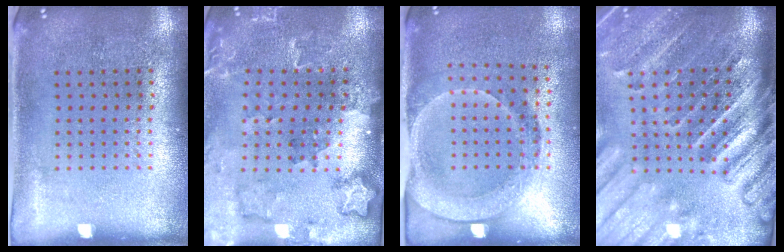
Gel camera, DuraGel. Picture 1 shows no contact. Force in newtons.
{"total": 1.8, "press": 1.8, "slide": 0.0}
{"total": 1.8, "press": 1.5, "slide": 1.0}
{"total": 4.4, "press": 3.6, "slide": 2.6}